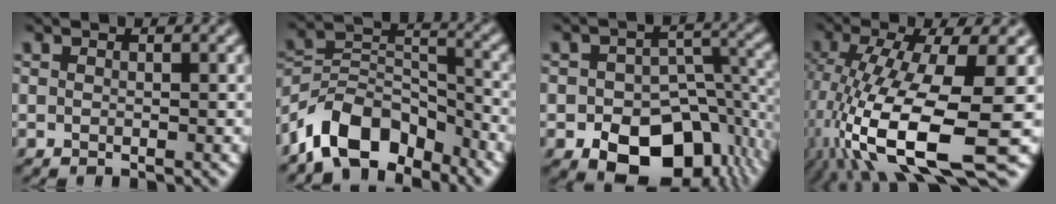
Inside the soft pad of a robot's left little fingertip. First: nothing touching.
{"total": 8.5, "force": [-6.2, 4.4, 3.9], "torque": [-0.052, 0.008, -0.129]}
{"total": 13.5, "force": [-6.3, 9.1, 7.7], "torque": [-0.102, -0.006, -0.085]}
{"total": 13.4, "force": [-4.6, 3.8, 12.0], "torque": [-0.244, -0.023, -0.075]}